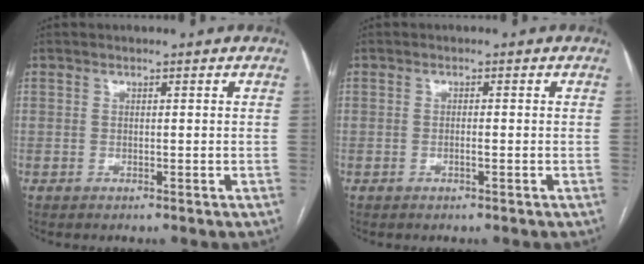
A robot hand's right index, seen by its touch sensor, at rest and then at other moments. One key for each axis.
{"total": 0.9, "fx": -0.4, "fy": 0.0, "fz": 0.8, "tx": -0.015, "ty": 0.001, "tz": -0.006}